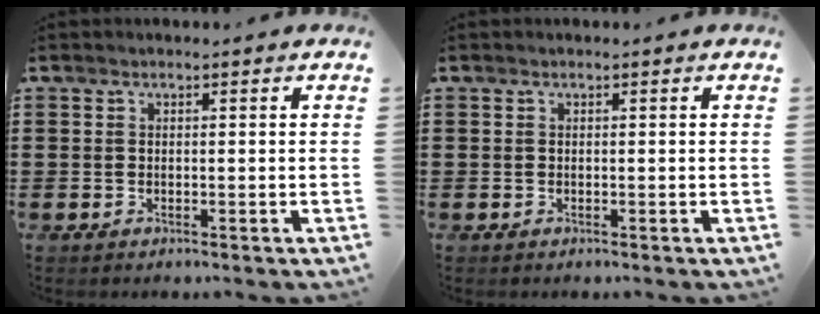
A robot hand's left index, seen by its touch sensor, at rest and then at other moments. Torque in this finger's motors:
{"motor_torque": [0.00, 0.00, 0.00, 0.00]}